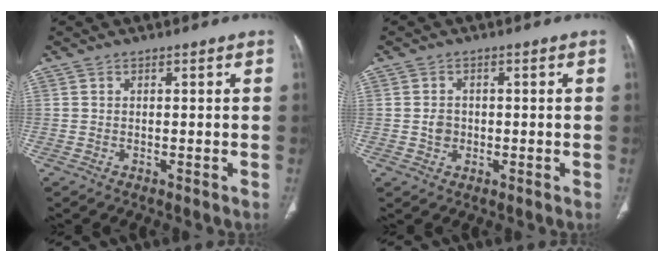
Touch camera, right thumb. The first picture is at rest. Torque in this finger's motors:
{"motor_torque": [-0.05, -0.05, 0.19, 0.15, 0.00]}